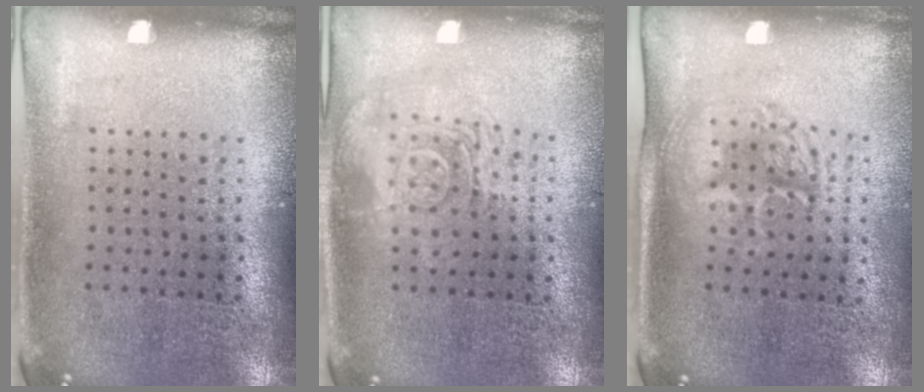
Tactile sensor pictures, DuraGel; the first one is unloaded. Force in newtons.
{"total": 2.5, "press": 2.5, "slide": 0.5}
{"total": 1.6, "press": 1.4, "slide": 0.8}